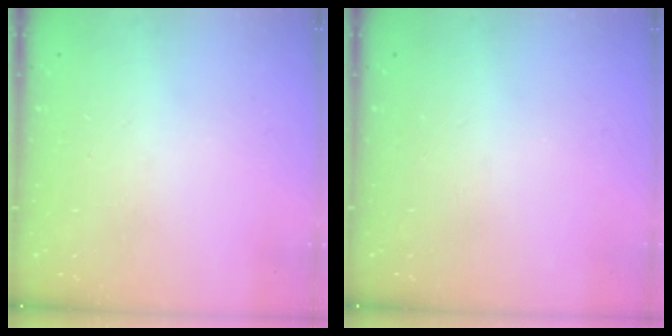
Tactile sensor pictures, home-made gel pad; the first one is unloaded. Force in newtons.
{"total": 0.0}